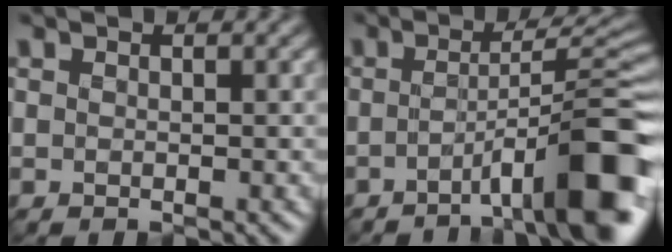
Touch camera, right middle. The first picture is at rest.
{"total": 7.3, "force": [-3.8, 0.2, 6.2], "torque": [-0.085, 0.021, -0.075]}